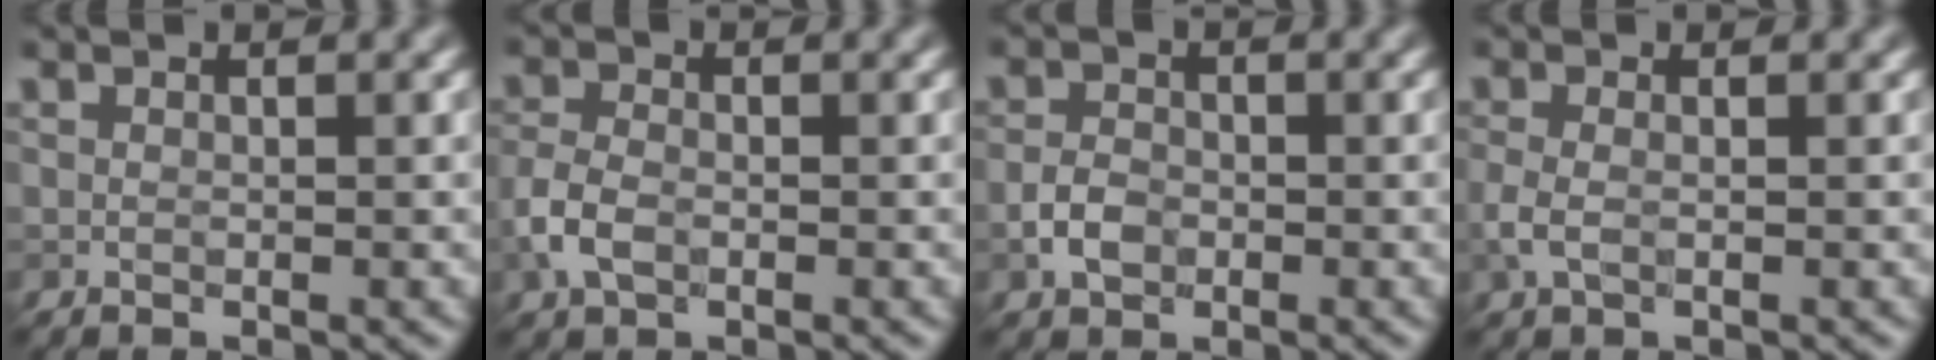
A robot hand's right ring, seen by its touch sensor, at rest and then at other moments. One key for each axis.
{"total": 2.9, "fx": -1.1, "fy": 1.8, "fz": 2.0, "tx": -0.047, "ty": 0.000, "tz": -0.031}
{"total": 2.3, "fx": -0.9, "fy": 1.6, "fz": 1.4, "tx": -0.025, "ty": 0.003, "tz": -0.023}
{"total": 1.8, "fx": -0.5, "fy": 0.9, "fz": 1.5, "tx": -0.040, "ty": -0.002, "tz": -0.014}